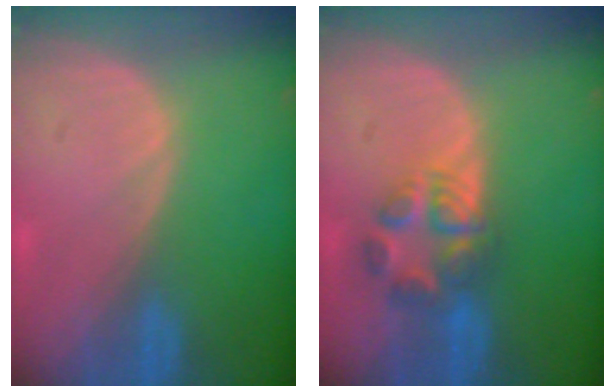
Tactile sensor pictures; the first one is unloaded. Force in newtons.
{"total": 5.8, "press": 5.8, "slide": 0.5}